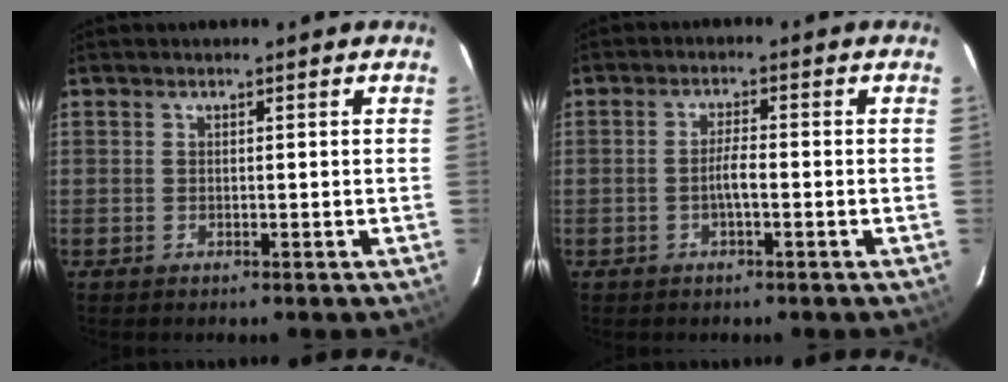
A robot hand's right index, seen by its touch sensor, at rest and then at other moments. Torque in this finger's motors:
{"motor_torque": [0.67, -0.14, 0.29, 0.03]}